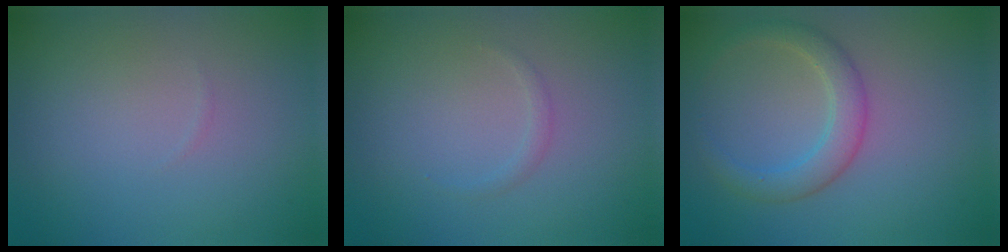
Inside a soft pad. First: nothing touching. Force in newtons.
{"total": 0.6, "press": 0.6, "slide": 0.1}
{"total": 3.1, "press": 3.1, "slide": 0.3}